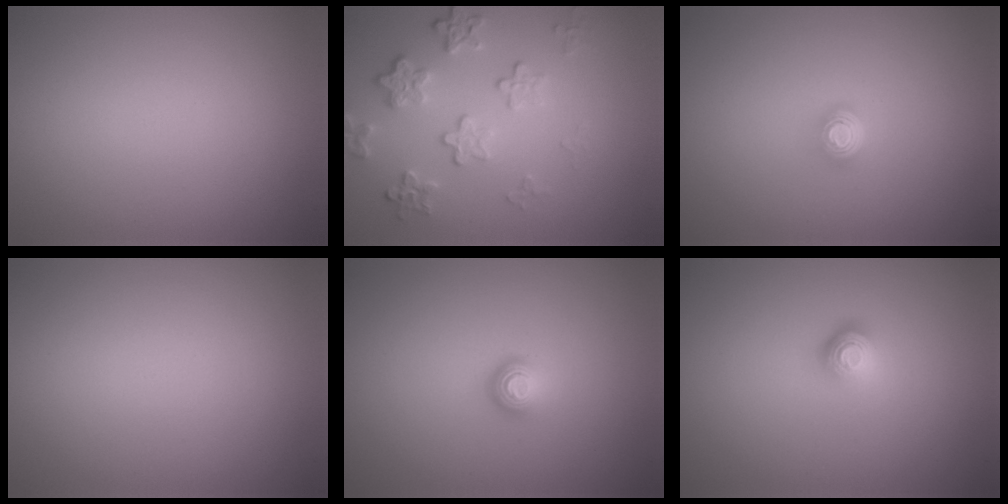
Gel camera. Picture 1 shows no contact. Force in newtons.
{"total": 4.1, "press": 3.1, "slide": 2.6}
{"total": 2.0, "press": 1.3, "slide": 1.6}
{"total": 0.0}
{"total": 1.4, "press": 1.0, "slide": 1.0}
{"total": 1.8, "press": 1.2, "slide": 1.4}